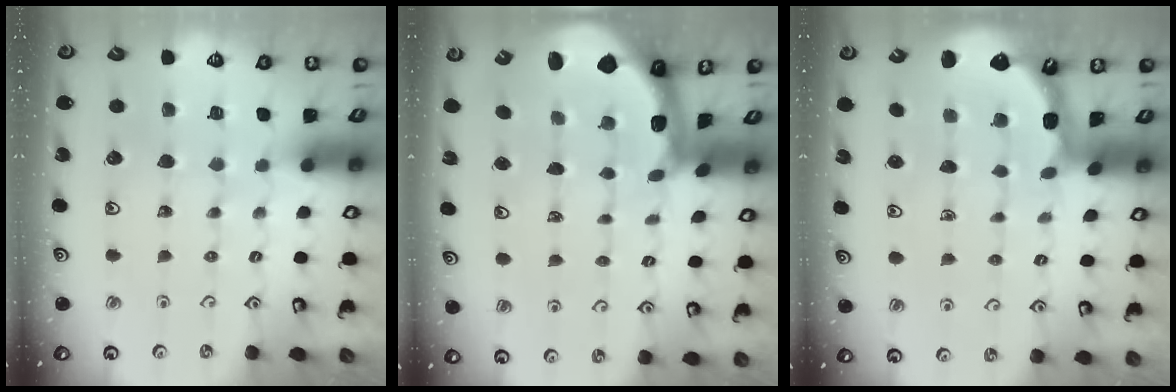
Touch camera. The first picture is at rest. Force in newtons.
{"total": 1.7, "press": 1.6, "slide": 0.4}
{"total": 1.7, "press": 1.7, "slide": 0.2}